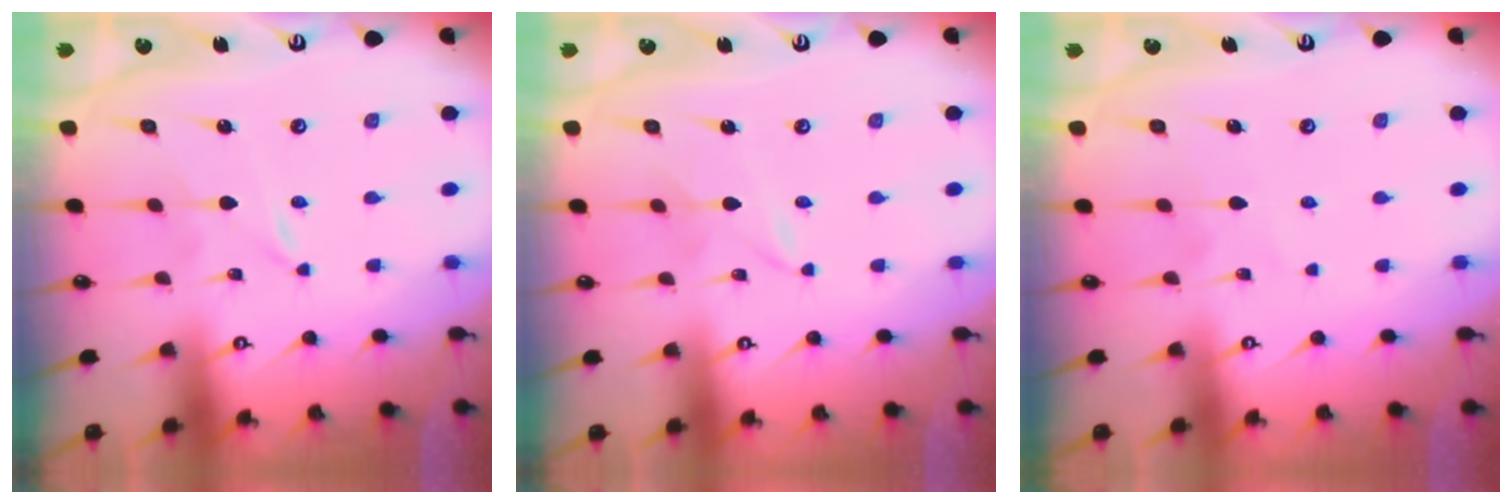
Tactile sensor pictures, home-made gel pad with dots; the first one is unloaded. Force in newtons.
{"total": 1.3, "press": 1.3, "slide": 0.1}
{"total": 3.9, "press": 3.9, "slide": 0.4}